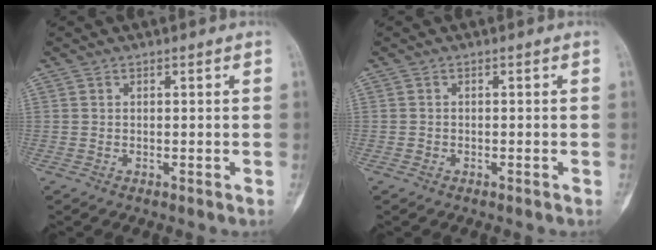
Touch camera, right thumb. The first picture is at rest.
{"total": 0.6, "force": [-0.4, 0.4, 0.2], "torque": [-0.003, 0.005, -0.006]}